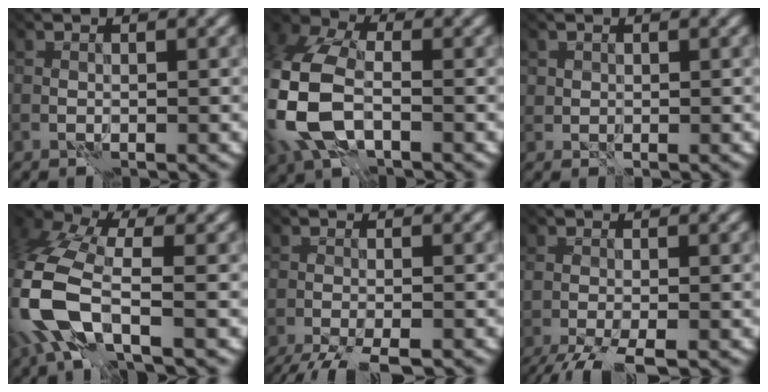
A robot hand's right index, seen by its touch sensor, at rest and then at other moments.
{"total": 8.5, "force": [-2.3, 5.6, 6.0], "torque": [-0.169, -0.003, -0.057]}
{"total": 1.0, "force": [0.7, 0.7, -0.2], "torque": [0.006, 0.006, 0.013]}
{"total": 8.5, "force": [-2.9, 4.2, 6.8], "torque": [-0.174, -0.001, -0.068]}
{"total": 5.0, "force": [-4.0, 1.1, 2.8], "torque": [-0.056, -0.030, -0.062]}
{"total": 3.7, "force": [-2.0, 1.4, 2.7], "torque": [-0.064, -0.003, -0.035]}